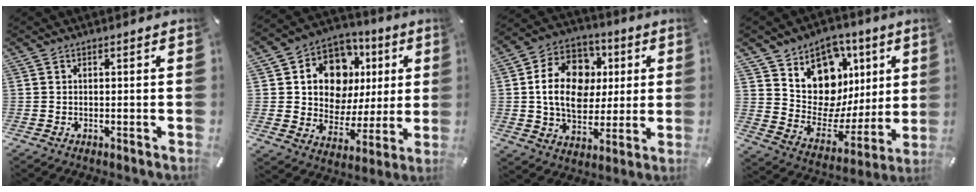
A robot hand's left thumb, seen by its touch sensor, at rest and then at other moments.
{"total": 12.8, "force": [4.2, 10.8, 5.5], "torque": [-0.089, -0.034, 0.086]}
{"total": 16.1, "force": [2.1, 12.8, 9.4], "torque": [-0.177, 0.012, 0.042]}
{"total": 13.3, "force": [5.3, 11.1, 4.8], "torque": [-0.063, -0.064, 0.099]}